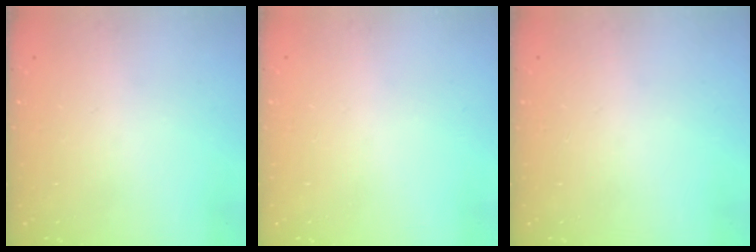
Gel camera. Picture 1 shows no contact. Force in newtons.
{"total": 0.0}
{"total": 0.0}